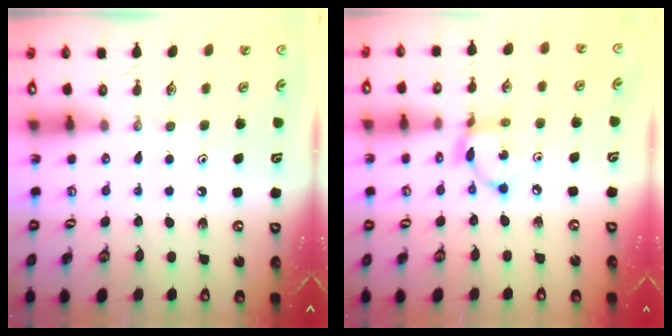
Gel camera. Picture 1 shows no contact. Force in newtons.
{"total": 7.3, "press": 7.3, "slide": 0.2}